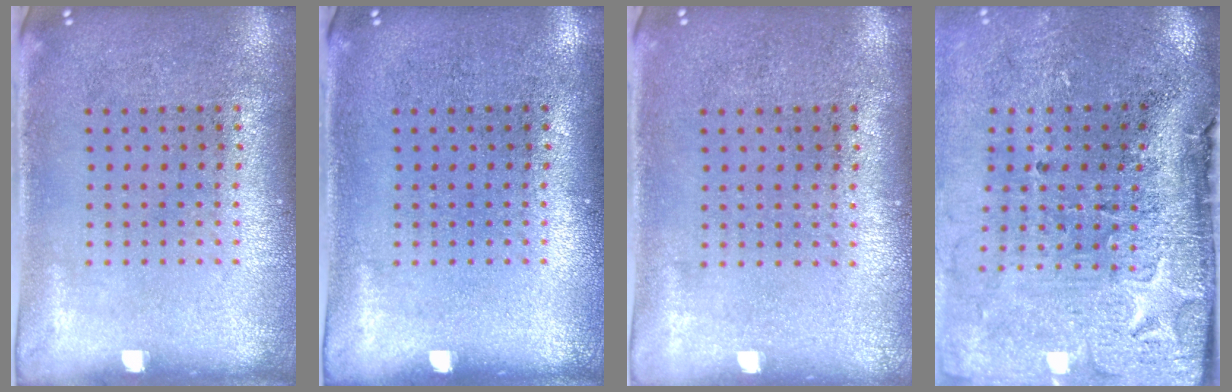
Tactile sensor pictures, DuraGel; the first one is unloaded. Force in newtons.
{"total": 0.0}
{"total": 0.0}
{"total": 4.9, "press": 3.9, "slide": 3.0}